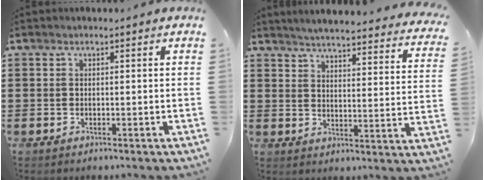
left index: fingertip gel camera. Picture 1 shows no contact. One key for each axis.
{"total": 4.1, "fx": 4.0, "fy": -0.4, "fz": 0.8, "tx": -0.036, "ty": -0.032, "tz": 0.065}